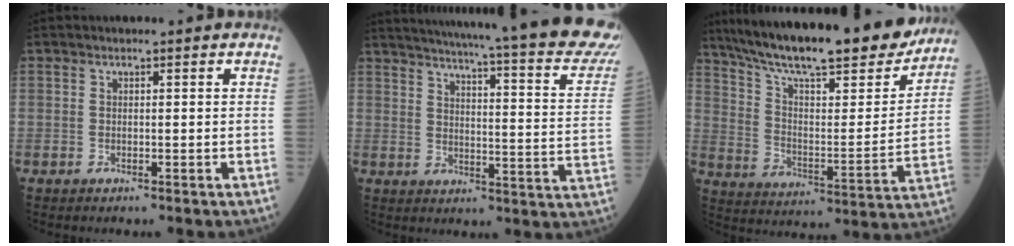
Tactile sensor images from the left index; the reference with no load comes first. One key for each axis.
{"total": 31.2, "fx": 26.9, "fy": 1.3, "fz": 15.7, "tx": -0.216, "ty": -0.080, "tz": 0.320}
{"total": 28.0, "fx": 23.5, "fy": 4.4, "fz": 14.6, "tx": -0.242, "ty": -0.022, "tz": 0.337}